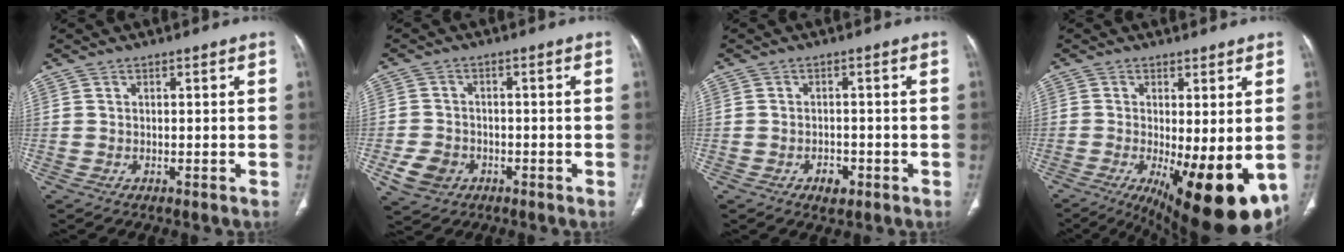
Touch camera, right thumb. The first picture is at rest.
{"total": 5.7, "force": [-2.3, 4.6, 2.6], "torque": [-0.045, 0.011, -0.034]}
{"total": 2.9, "force": [-1.5, 1.9, 1.7], "torque": [-0.017, 0.005, -0.017]}
{"total": 17.6, "force": [-5.2, 5.9, 15.8], "torque": [-0.188, -0.029, -0.056]}